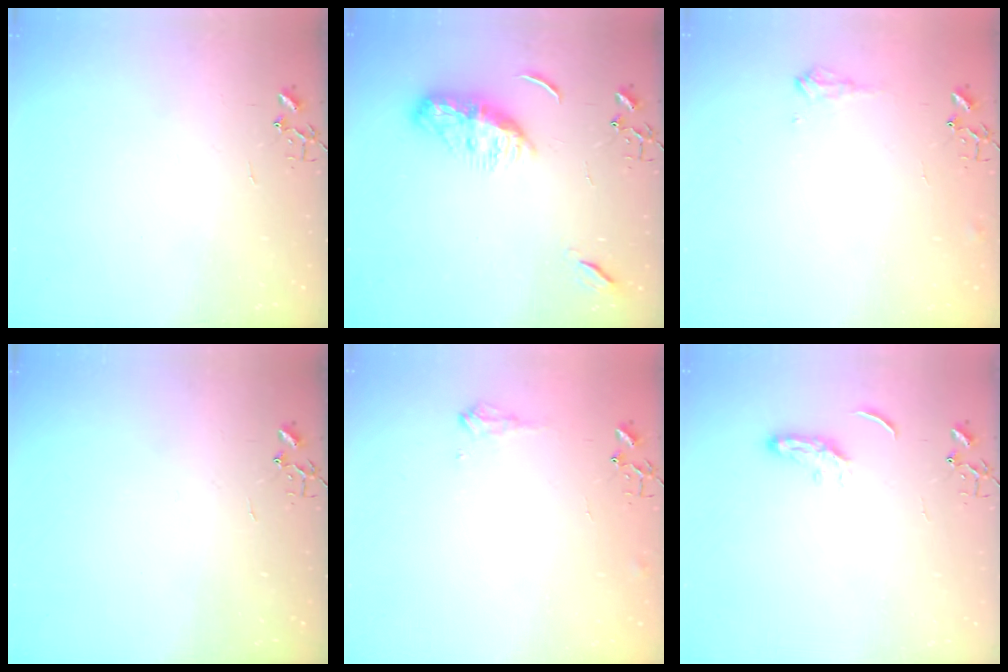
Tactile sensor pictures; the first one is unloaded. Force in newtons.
{"total": 10.1, "press": 10.1, "slide": 0.6}
{"total": 7.4, "press": 7.4, "slide": 0.5}
{"total": 0.0}
{"total": 7.4, "press": 7.4, "slide": 0.5}
{"total": 3.9, "press": 3.9, "slide": 0.5}